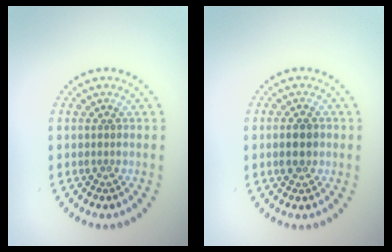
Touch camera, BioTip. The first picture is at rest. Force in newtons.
{"total": 2.0, "press": 2.0, "slide": 0.2}